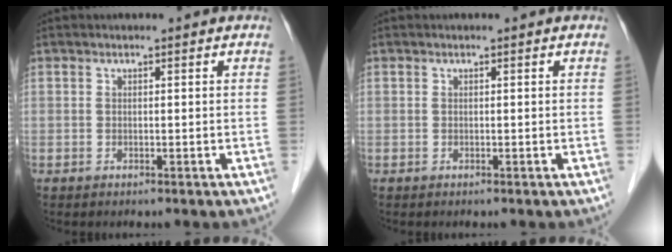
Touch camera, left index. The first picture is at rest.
{"total": 0.0}